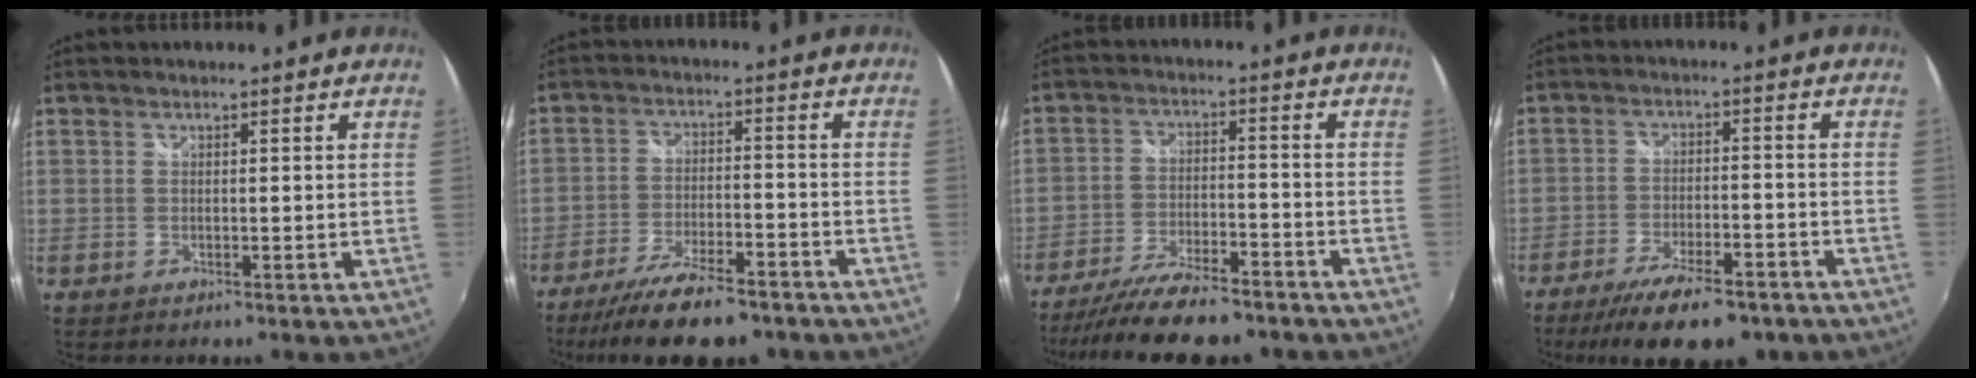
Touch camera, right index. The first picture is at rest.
{"total": 15.2, "force": [-12.3, 3.7, 8.0], "torque": [-0.167, -0.022, -0.195]}
{"total": 16.1, "force": [-13.7, 3.5, 7.7], "torque": [-0.160, -0.025, -0.218]}
{"total": 15.4, "force": [-11.7, 4.6, 9.0], "torque": [-0.182, -0.034, -0.176]}